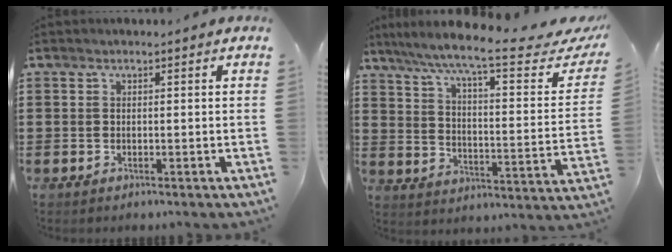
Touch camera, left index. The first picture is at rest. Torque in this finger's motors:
{"motor_torque": [1.82, 0.32, 0.49, 0.18]}